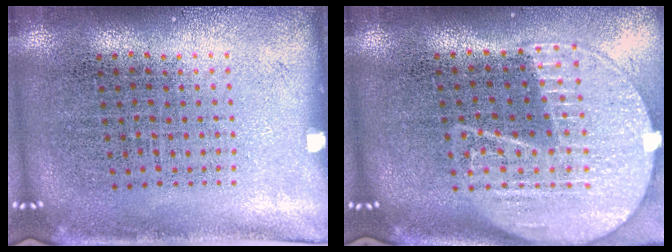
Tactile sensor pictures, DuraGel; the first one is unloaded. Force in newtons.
{"total": 2.2, "press": 1.9, "slide": 1.0}